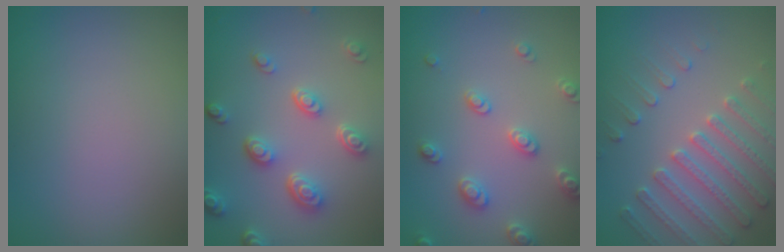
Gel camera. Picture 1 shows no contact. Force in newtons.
{"total": 4.7, "press": 3.6, "slide": 3.0}
{"total": 2.9, "press": 2.9, "slide": 0.5}
{"total": 3.7, "press": 3.7, "slide": 0.3}